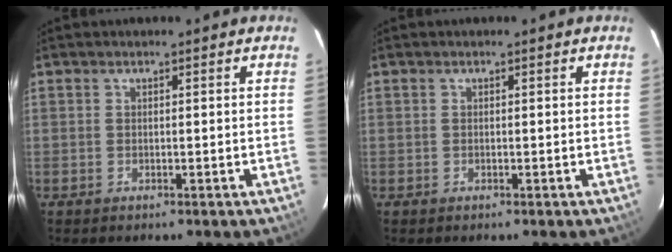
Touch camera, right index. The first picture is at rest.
{"total": 0.0}